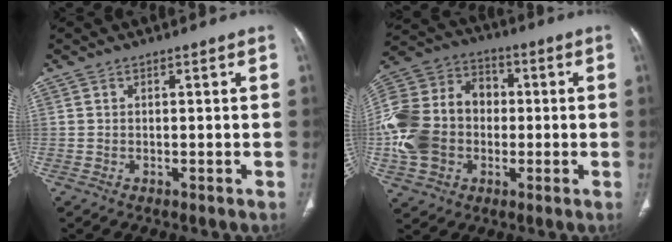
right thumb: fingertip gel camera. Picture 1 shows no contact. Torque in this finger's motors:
{"motor_torque": [2.19, 2.13, 1.41, -0.76, 0.22]}